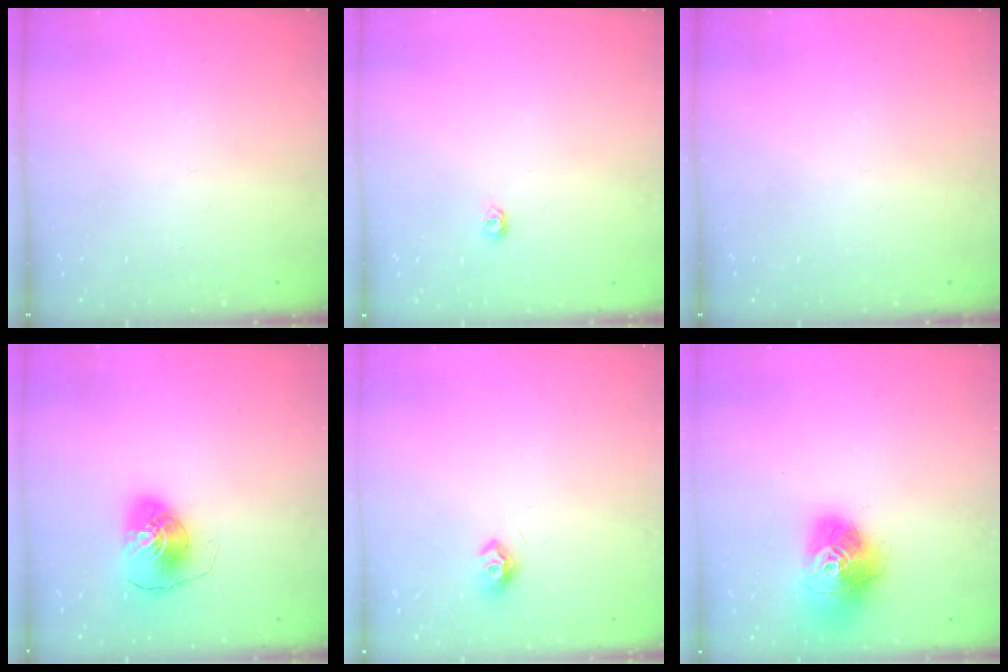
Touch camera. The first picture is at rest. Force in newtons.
{"total": 4.7, "press": 4.7, "slide": 0.8}
{"total": 0.0}
{"total": 7.5, "press": 7.5, "slide": 0.7}
{"total": 7.8, "press": 7.8, "slide": 0.3}
{"total": 17.0, "press": 16.9, "slide": 1.5}